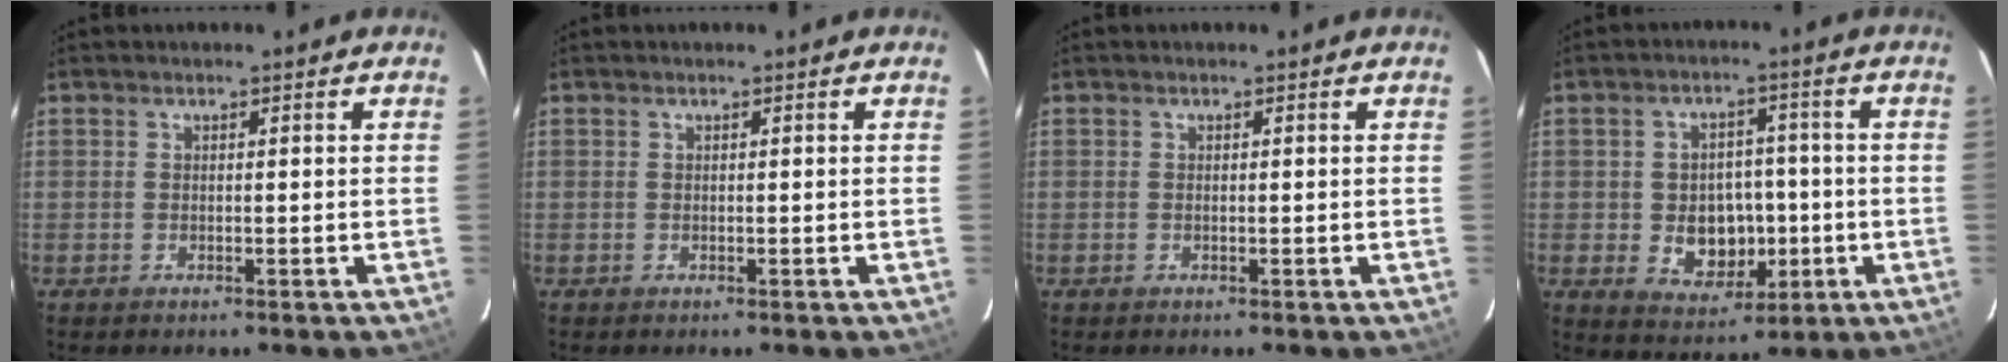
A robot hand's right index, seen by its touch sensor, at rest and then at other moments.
{"total": 0.0}
{"total": 0.0}
{"total": 8.9, "force": [-1.7, 7.1, 5.1], "torque": [-0.105, 0.003, -0.008]}